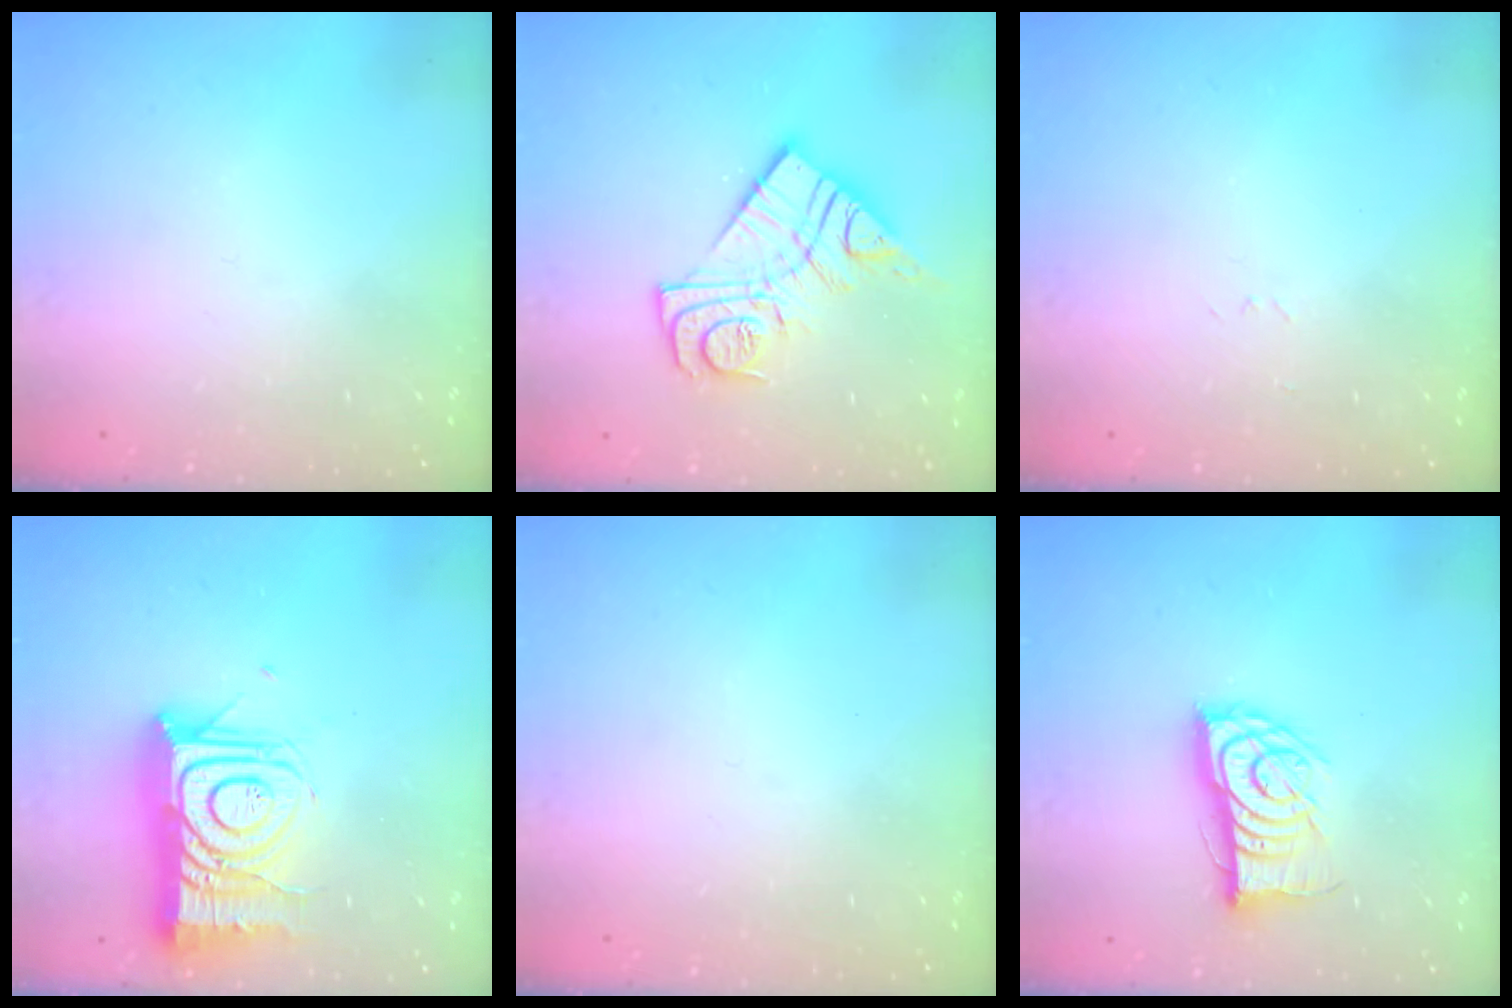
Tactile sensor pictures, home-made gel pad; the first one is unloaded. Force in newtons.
{"total": 16.3, "press": 16.2, "slide": 1.4}
{"total": 2.6, "press": 2.6, "slide": 0.4}
{"total": 16.7, "press": 16.6, "slide": 1.4}
{"total": 0.0}
{"total": 11.9, "press": 11.9, "slide": 0.8}